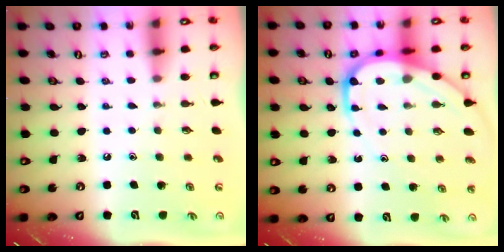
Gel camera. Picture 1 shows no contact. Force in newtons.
{"total": 11.8, "press": 11.7, "slide": 1.0}